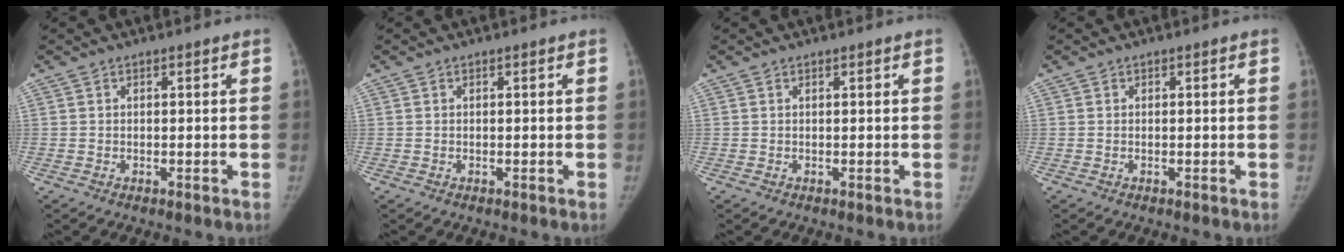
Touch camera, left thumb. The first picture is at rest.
{"total": 0.0}
{"total": 0.0}
{"total": 0.0}